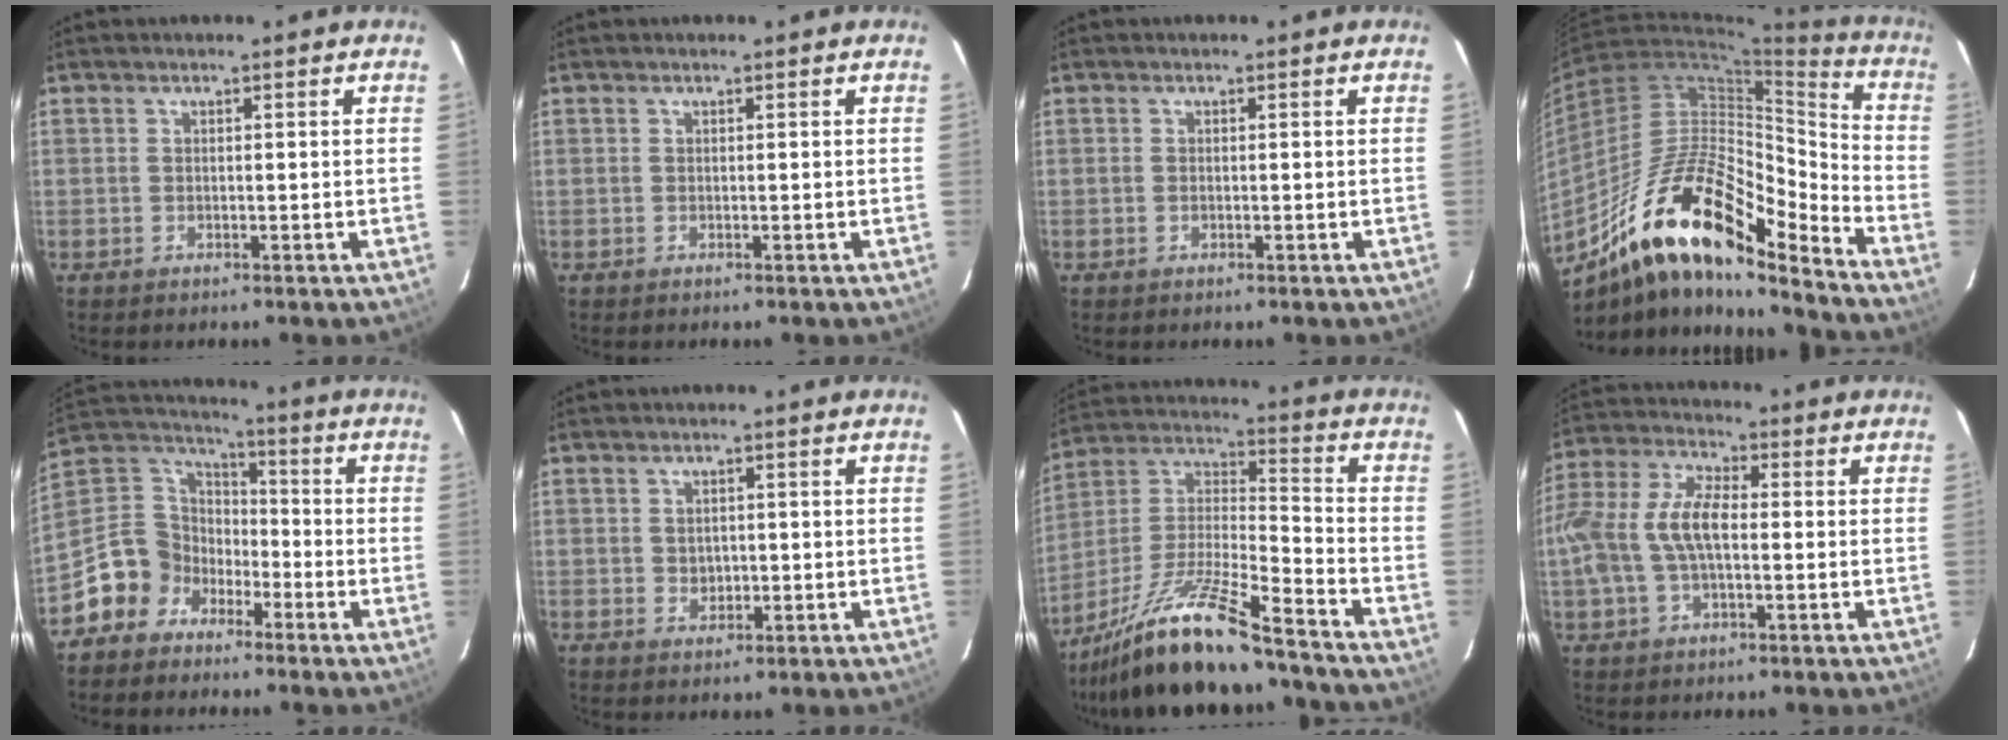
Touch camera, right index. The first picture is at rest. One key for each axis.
{"total": 0.0}
{"total": 0.5, "fx": -0.1, "fy": 0.3, "fz": 0.4, "tx": -0.010, "ty": 0.000, "tz": -0.003}
{"total": 21.0, "fx": -14.4, "fy": 6.2, "fz": 13.9, "tx": -0.241, "ty": -0.002, "tz": -0.264}
{"total": 11.0, "fx": -6.8, "fy": 8.4, "fz": 2.0, "tx": -0.067, "ty": 0.038, "tz": -0.139}
{"total": 2.4, "fx": -0.1, "fy": 2.1, "fz": 1.1, "tx": -0.015, "ty": 0.001, "tz": 0.004}
{"total": 18.5, "fx": -14.8, "fy": 2.0, "fz": 11.0, "tx": -0.221, "ty": -0.011, "tz": -0.269}
{"total": 11.9, "fx": -1.1, "fy": 5.8, "fz": 10.3, "tx": -0.222, "ty": 0.014, "tz": -0.021}